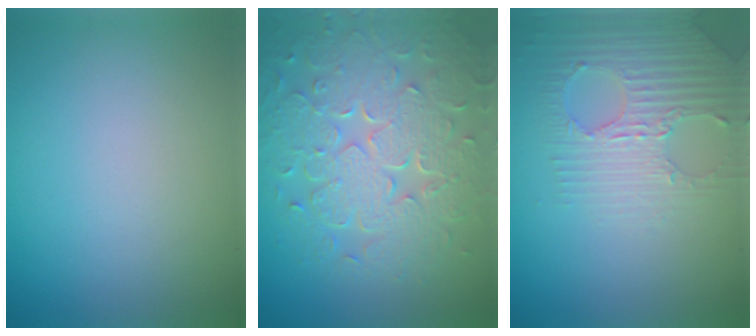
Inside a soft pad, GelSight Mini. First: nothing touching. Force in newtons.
{"total": 8.2, "press": 5.9, "slide": 5.6}
{"total": 3.2, "press": 3.1, "slide": 0.7}